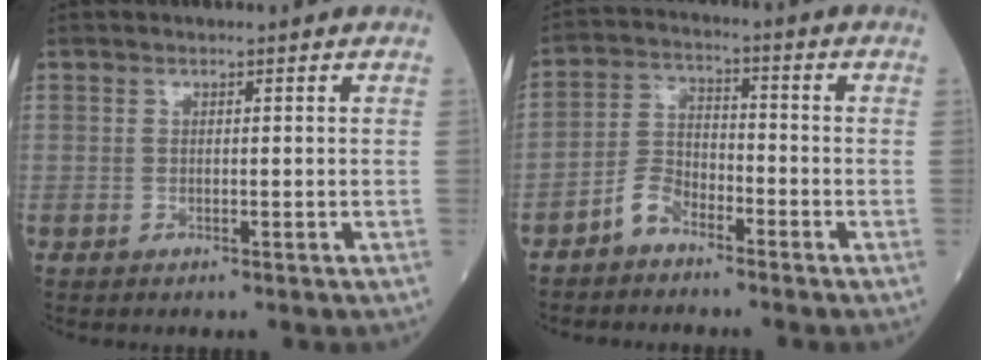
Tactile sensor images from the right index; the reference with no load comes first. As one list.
[{"total": 4.8, "force": [-3.5, 2.5, 2.1], "torque": [-0.041, 0.005, -0.074]}]